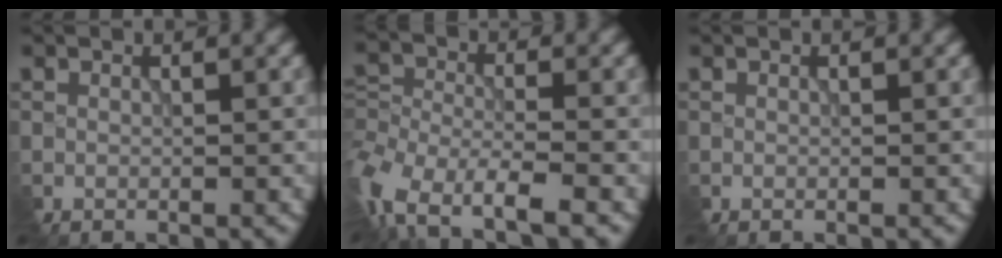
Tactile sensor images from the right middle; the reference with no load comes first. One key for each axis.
{"total": 6.8, "fx": -4.4, "fy": 2.6, "fz": 4.4, "tx": -0.088, "ty": 0.000, "tz": -0.097}
{"total": 0.0}